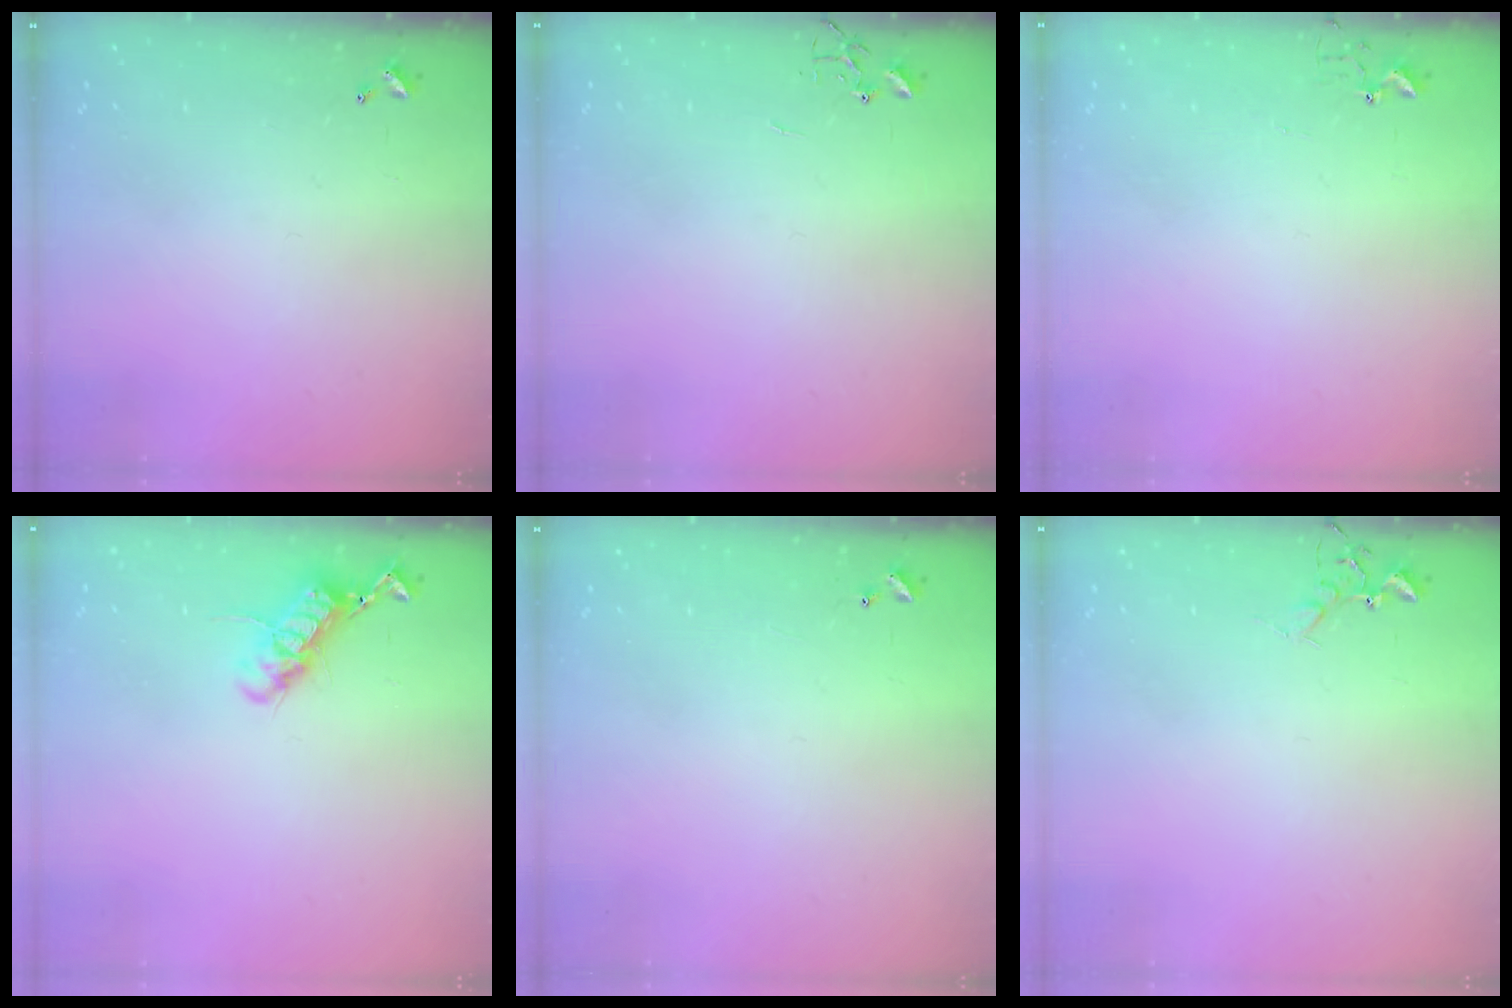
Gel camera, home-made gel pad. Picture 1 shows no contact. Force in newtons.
{"total": 0.0}
{"total": 2.7, "press": 2.7, "slide": 0.3}
{"total": 11.9, "press": 11.8, "slide": 0.9}
{"total": 4.1, "press": 4.1, "slide": 0.5}
{"total": 5.8, "press": 5.7, "slide": 1.0}